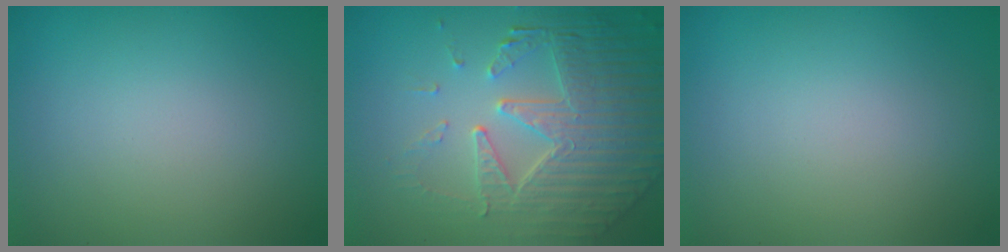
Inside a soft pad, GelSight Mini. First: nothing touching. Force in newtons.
{"total": 7.1, "press": 5.3, "slide": 4.7}
{"total": 0.0}